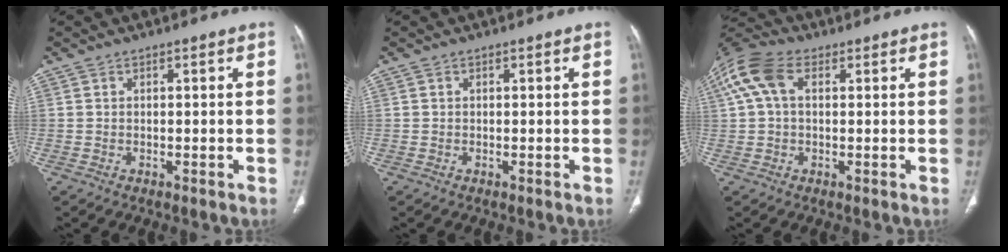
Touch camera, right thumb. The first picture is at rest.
{"total": 0.0}
{"total": 10.7, "force": [3.0, 6.7, 7.8], "torque": [-0.180, 0.036, 0.054]}